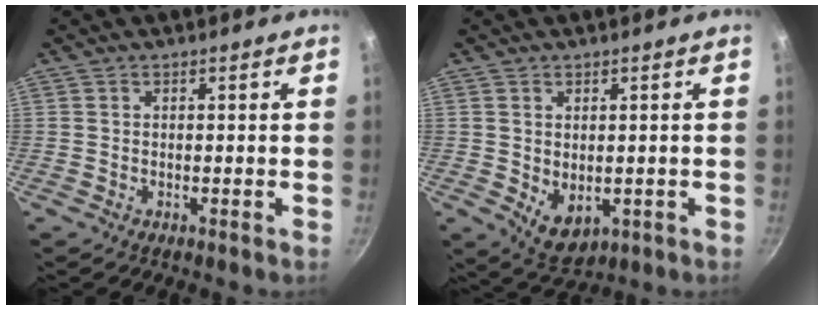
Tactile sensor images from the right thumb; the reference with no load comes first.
{"total": 6.0, "force": [-0.3, 4.1, 4.3], "torque": [-0.061, -0.015, 0.011]}